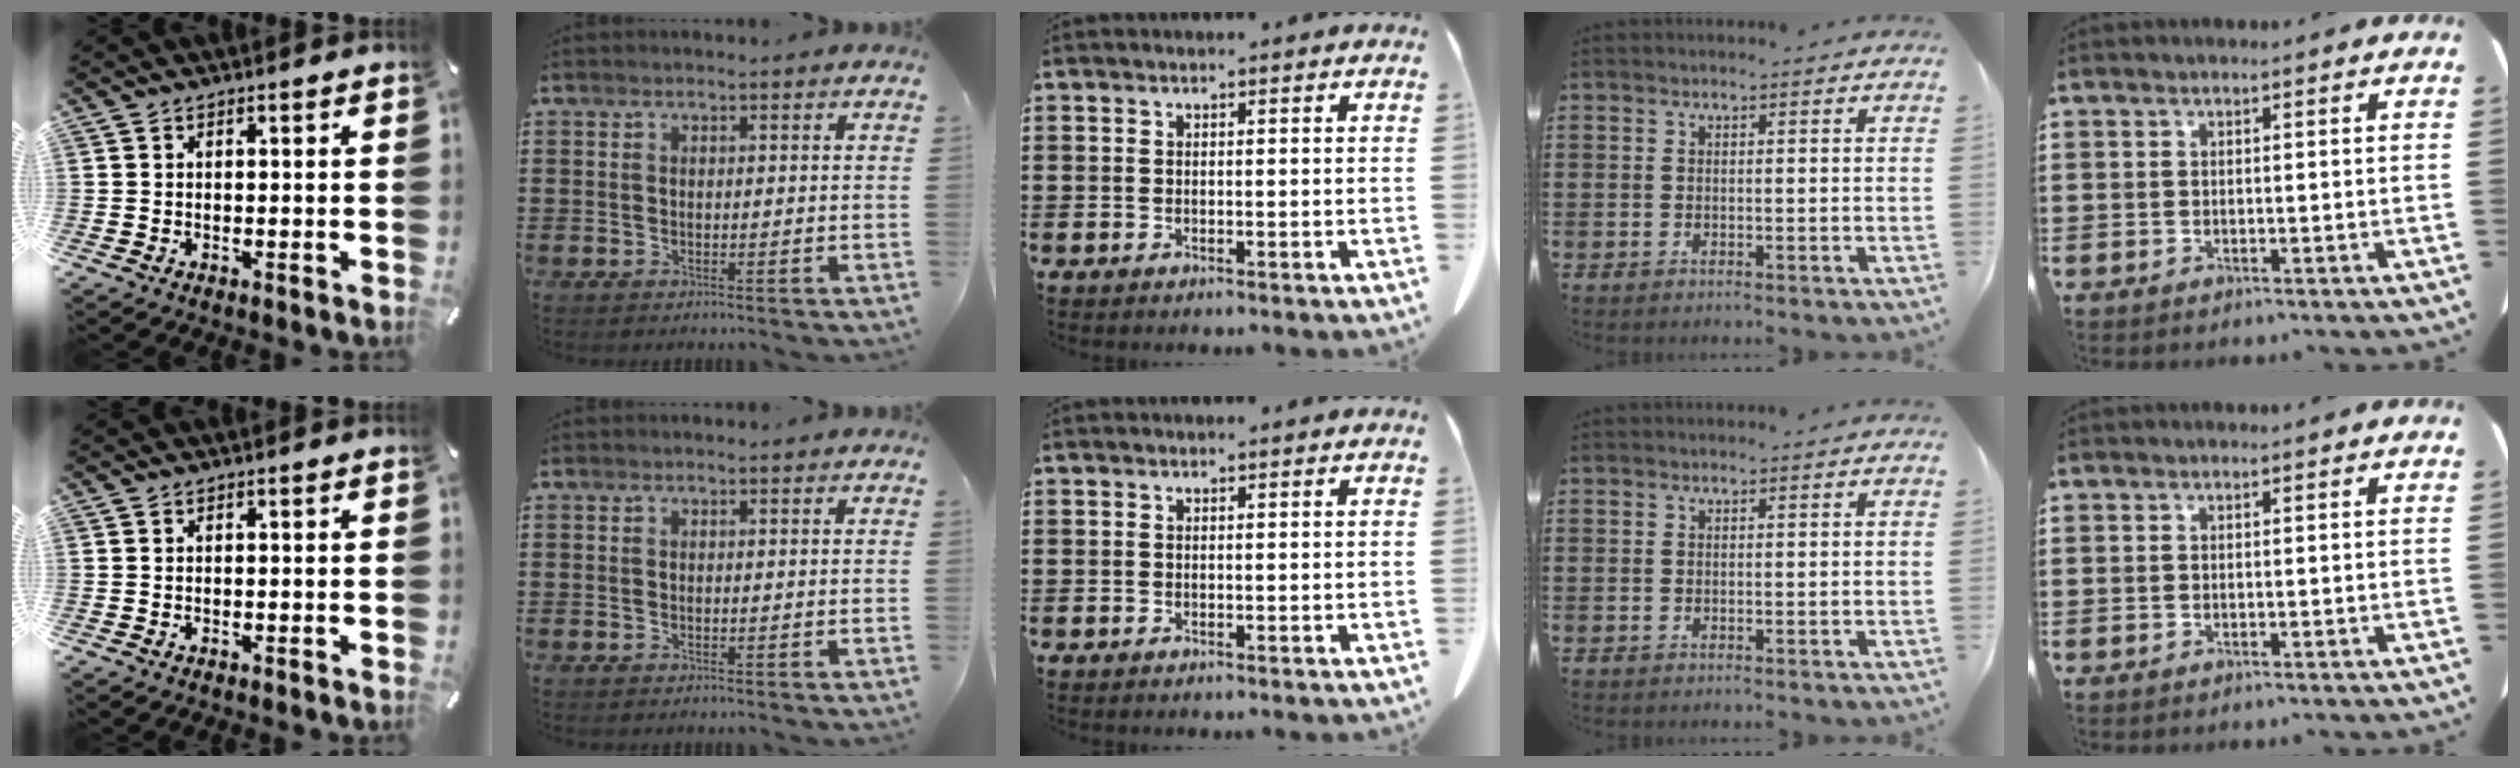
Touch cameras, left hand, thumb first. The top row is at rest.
{}